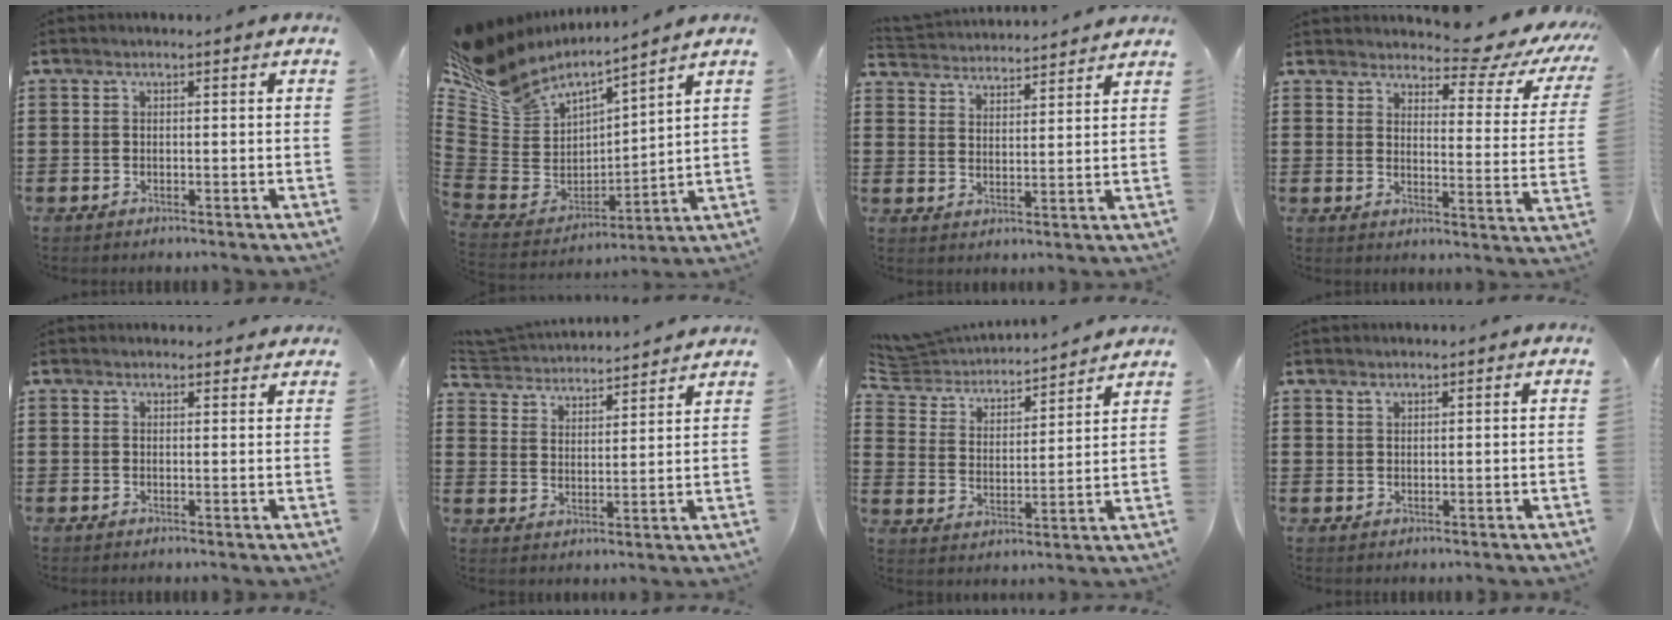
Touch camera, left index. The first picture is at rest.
{"total": 7.1, "force": [6.2, 3.0, 1.5], "torque": [-0.070, -0.054, 0.113]}
{"total": 3.9, "force": [3.9, 0.0, -0.5], "torque": [-0.010, -0.025, 0.067]}
{"total": 5.6, "force": [4.9, 1.0, 2.5], "torque": [-0.052, -0.037, 0.076]}
{"total": 1.5, "force": [1.5, 0.3, 0.2], "torque": [-0.006, 0.003, 0.029]}
{"total": 4.3, "force": [4.3, 0.2, -0.1], "torque": [-0.023, -0.031, 0.073]}
{"total": 3.8, "force": [3.7, 0.9, 0.2], "torque": [-0.031, -0.026, 0.054]}
{"total": 1.1, "force": [1.0, 0.5, 0.2], "torque": [-0.006, 0.001, 0.020]}